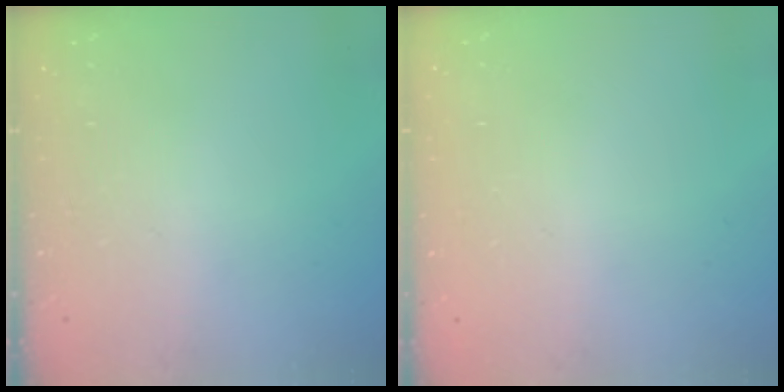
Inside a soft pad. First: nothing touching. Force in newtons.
{"total": 0.0}